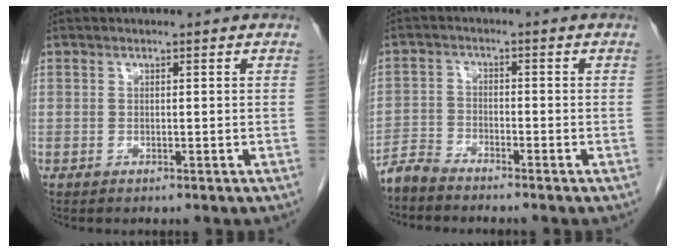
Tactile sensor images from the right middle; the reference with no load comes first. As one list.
[{"total": 3.3, "force": [-3.3, 0.4, 0.3], "torque": [-0.005, -0.010, -0.069]}]